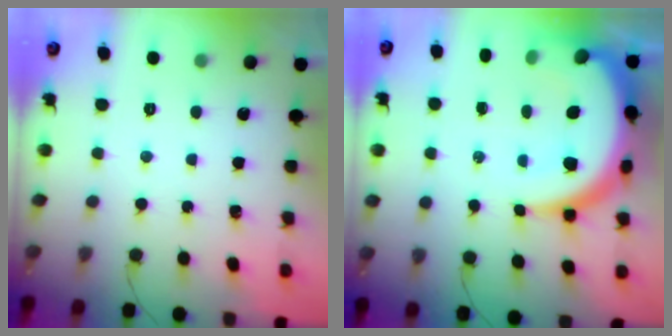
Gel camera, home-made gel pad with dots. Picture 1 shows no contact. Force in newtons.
{"total": 19.4, "press": 19.3, "slide": 1.8}